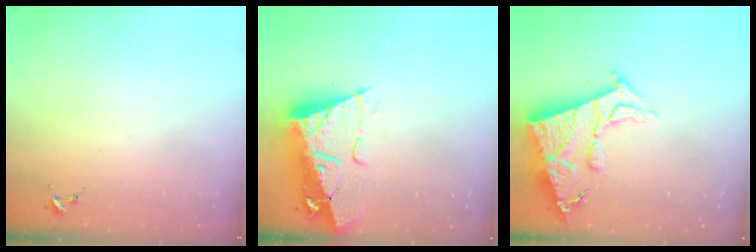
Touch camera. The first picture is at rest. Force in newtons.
{"total": 15.3, "press": 15.2, "slide": 1.8}
{"total": 15.4, "press": 15.3, "slide": 1.5}